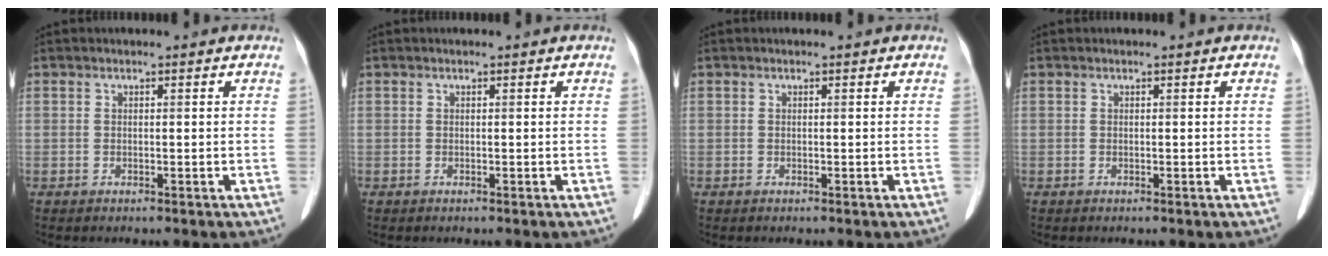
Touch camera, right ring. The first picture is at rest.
{"total": 0.0}
{"total": 0.0}
{"total": 0.0}